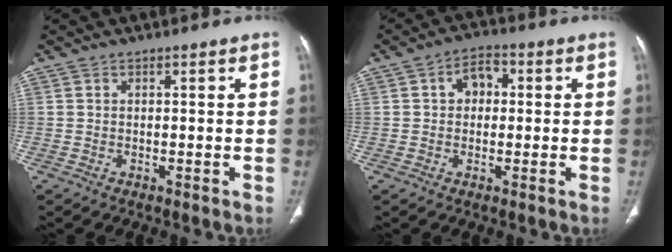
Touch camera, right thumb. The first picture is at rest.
{"total": 5.2, "force": [0.7, 3.8, 3.4], "torque": [-0.035, 0.013, 0.002]}